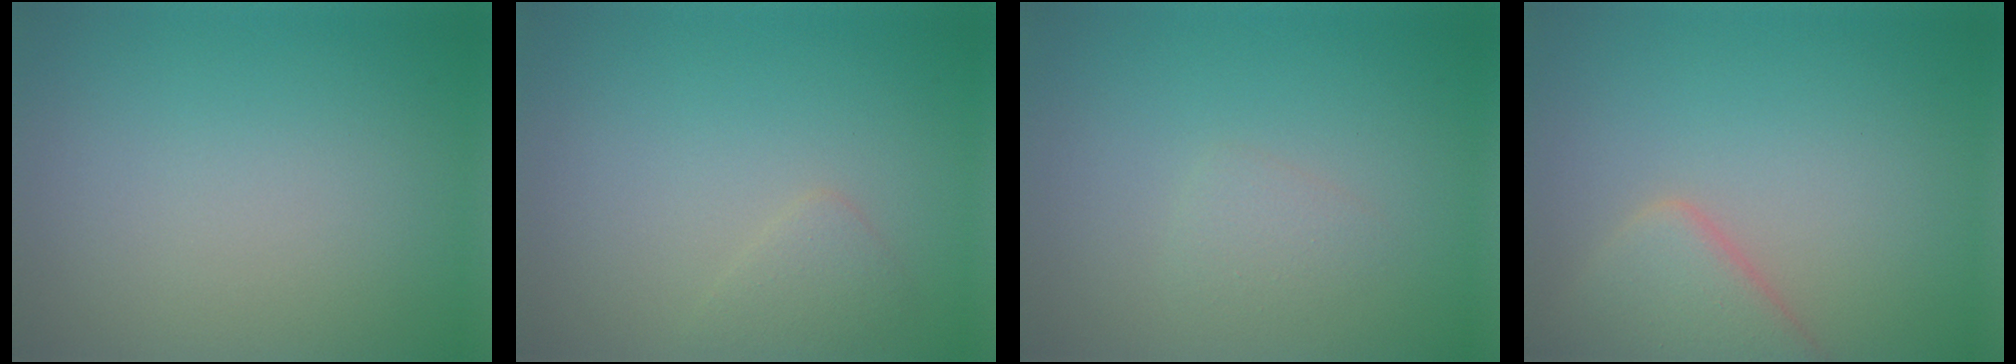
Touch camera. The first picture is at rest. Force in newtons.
{"total": 1.2, "press": 1.2, "slide": 0.1}
{"total": 1.1, "press": 1.1, "slide": 0.1}
{"total": 4.1, "press": 4.1, "slide": 0.1}